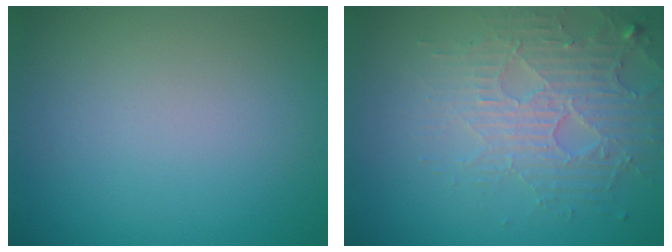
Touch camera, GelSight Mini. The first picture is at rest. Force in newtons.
{"total": 3.9, "press": 3.8, "slide": 1.0}